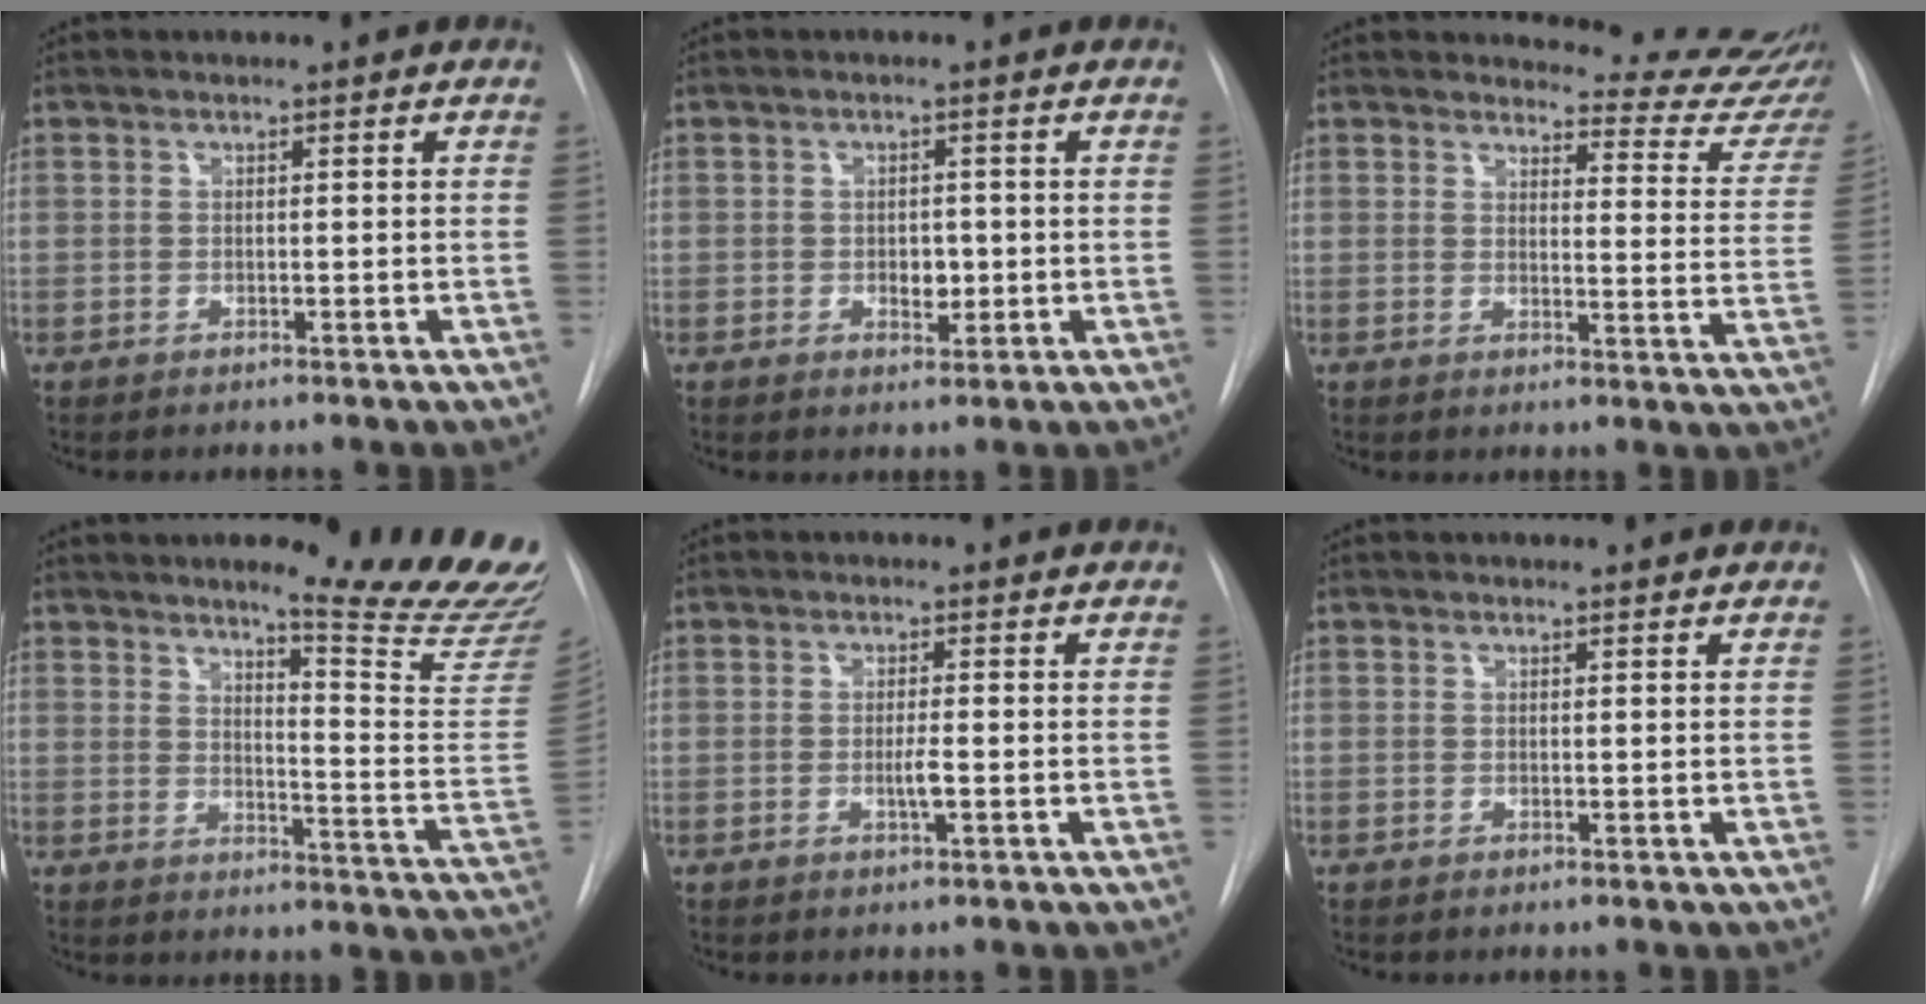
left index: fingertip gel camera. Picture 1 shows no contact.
{"total": 2.6, "force": [-0.3, 1.7, 1.9], "torque": [-0.026, 0.000, 0.000]}
{"total": 14.0, "force": [13.9, 1.5, 1.1], "torque": [0.013, -0.105, 0.128]}
{"total": 17.6, "force": [15.8, -0.9, 7.8], "torque": [-0.103, -0.130, 0.180]}
{"total": 1.7, "force": [-0.4, -0.1, 1.7], "torque": [-0.033, -0.003, -0.007]}
{"total": 1.7, "force": [1.7, 0.3, 0.2], "torque": [-0.012, 0.011, 0.017]}